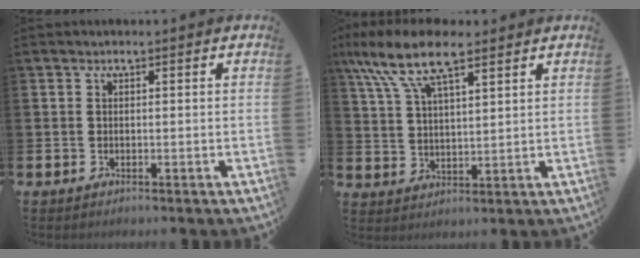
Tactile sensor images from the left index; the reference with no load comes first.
{"total": 10.0, "force": [7.4, 3.2, 6.0], "torque": [-0.130, -0.014, 0.133]}